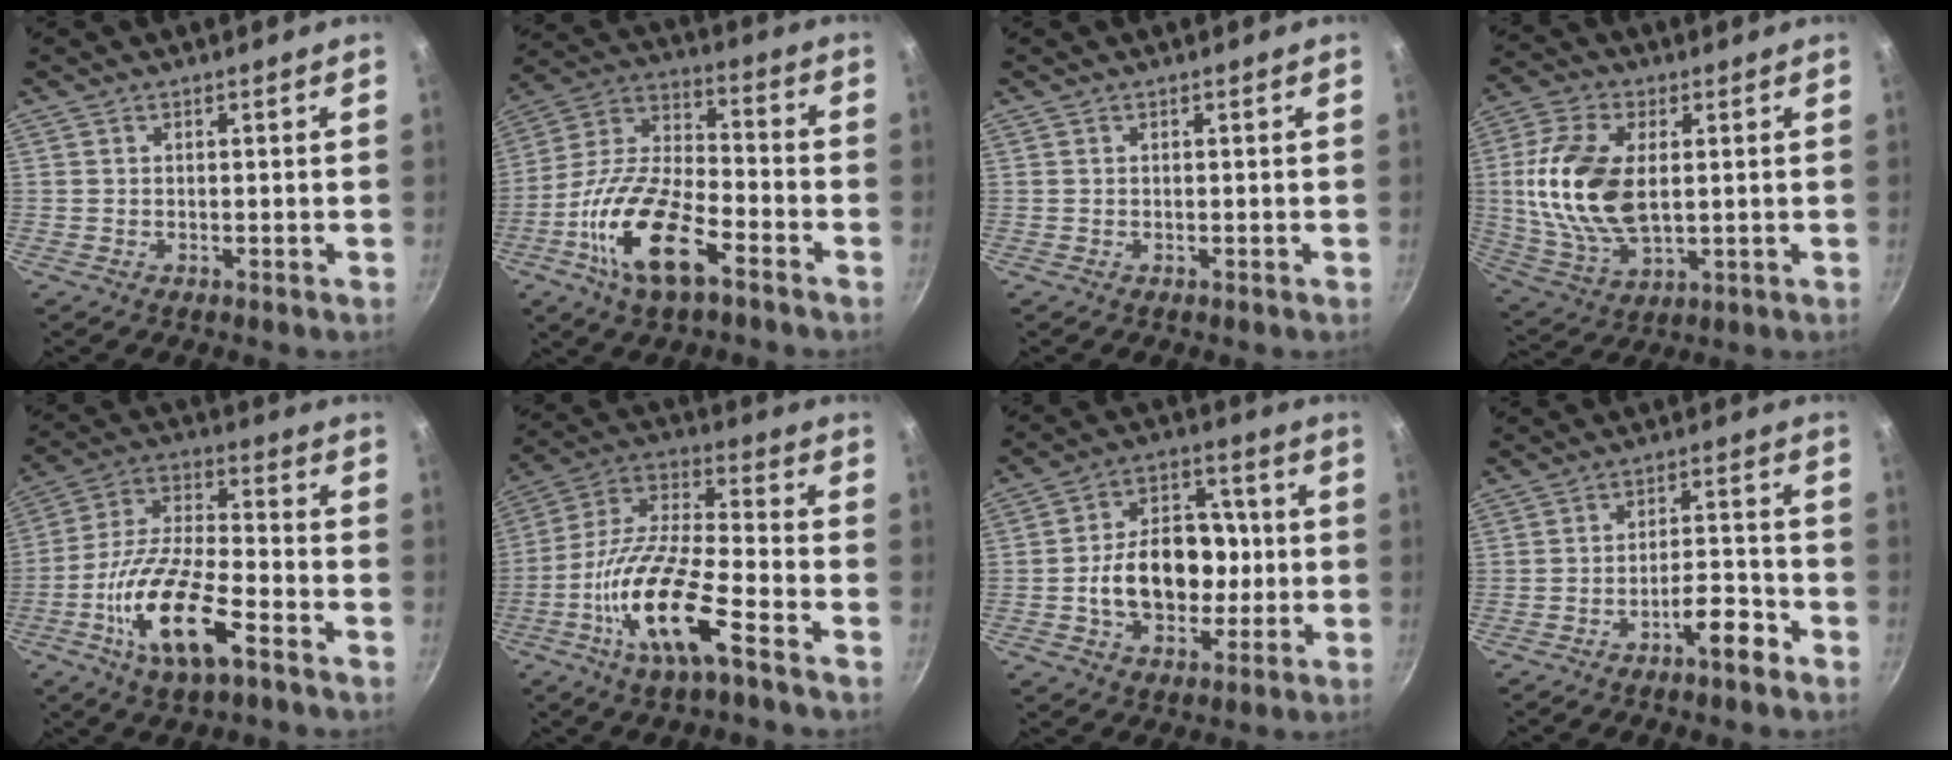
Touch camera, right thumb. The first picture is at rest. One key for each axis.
{"total": 19.1, "fx": -8.6, "fy": 8.3, "fz": 14.9, "tx": -0.275, "ty": 0.045, "tz": -0.177}
{"total": 0.0}
{"total": 17.0, "fx": 1.8, "fy": 9.8, "fz": 13.8, "tx": -0.263, "ty": -0.001, "tz": 0.038}
{"total": 17.5, "fx": -7.8, "fy": 6.4, "fz": 14.4, "tx": -0.269, "ty": 0.032, "tz": -0.154}
{"total": 17.9, "fx": -8.1, "fy": 5.0, "fz": 15.1, "tx": -0.290, "ty": 0.043, "tz": -0.169}
{"total": 16.5, "fx": -1.6, "fy": 11.9, "fz": 11.3, "tx": -0.140, "ty": 0.032, "tz": -0.031}
{"total": 6.7, "fx": -4.3, "fy": 1.9, "fz": 4.8, "tx": -0.061, "ty": 0.043, "tz": -0.063}